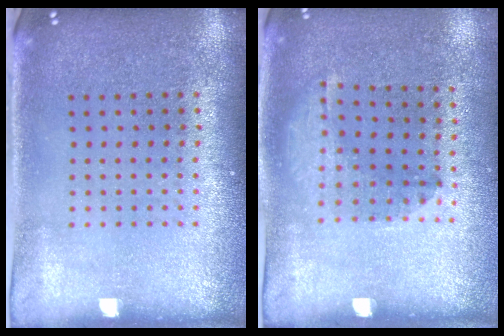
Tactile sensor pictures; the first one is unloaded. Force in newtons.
{"total": 1.4, "press": 0.9, "slide": 1.0}